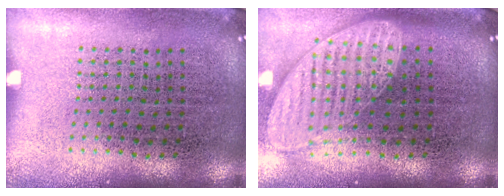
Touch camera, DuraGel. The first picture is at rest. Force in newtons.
{"total": 1.8, "press": 1.5, "slide": 1.1}